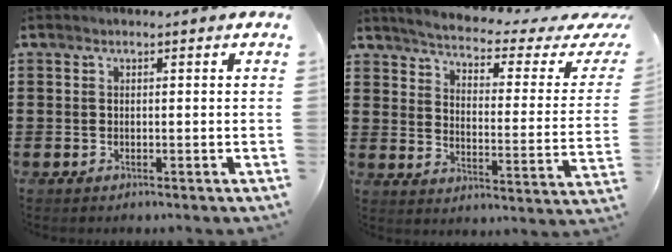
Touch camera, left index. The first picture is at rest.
{"total": 3.0, "force": [2.5, 0.0, 1.8], "torque": [-0.052, -0.026, 0.031]}